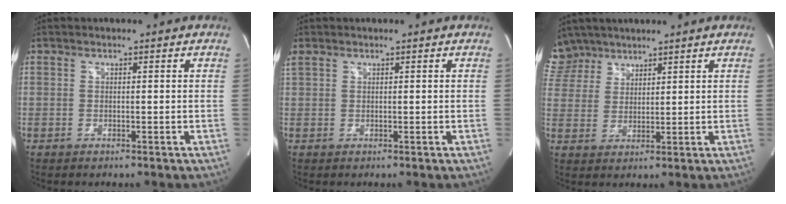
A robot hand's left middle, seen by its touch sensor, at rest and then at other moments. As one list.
[{"total": 1.2, "force": [0.9, 0.5, 0.6], "torque": [-0.029, 0.022, 0.028]}, {"total": 7.3, "force": [6.1, 3.9, -0.2], "torque": [0.005, 0.010, 0.126]}]